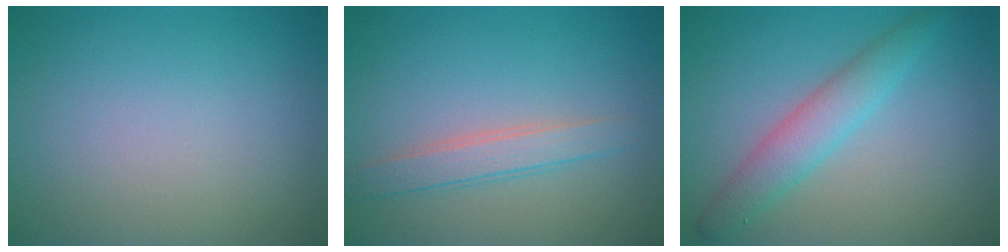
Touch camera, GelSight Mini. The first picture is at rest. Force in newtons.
{"total": 2.4, "press": 2.4, "slide": 0.1}
{"total": 2.6, "press": 2.6, "slide": 0.0}